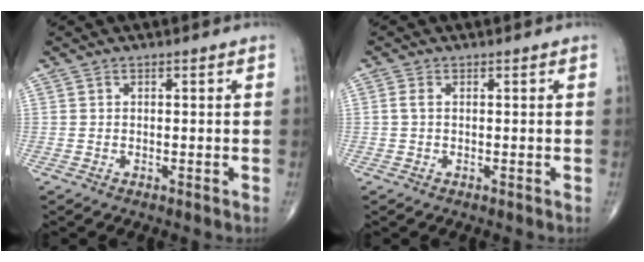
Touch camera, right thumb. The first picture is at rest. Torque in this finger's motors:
{"motor_torque": [-0.36, -0.03, -0.22, 0.02, 0.04]}